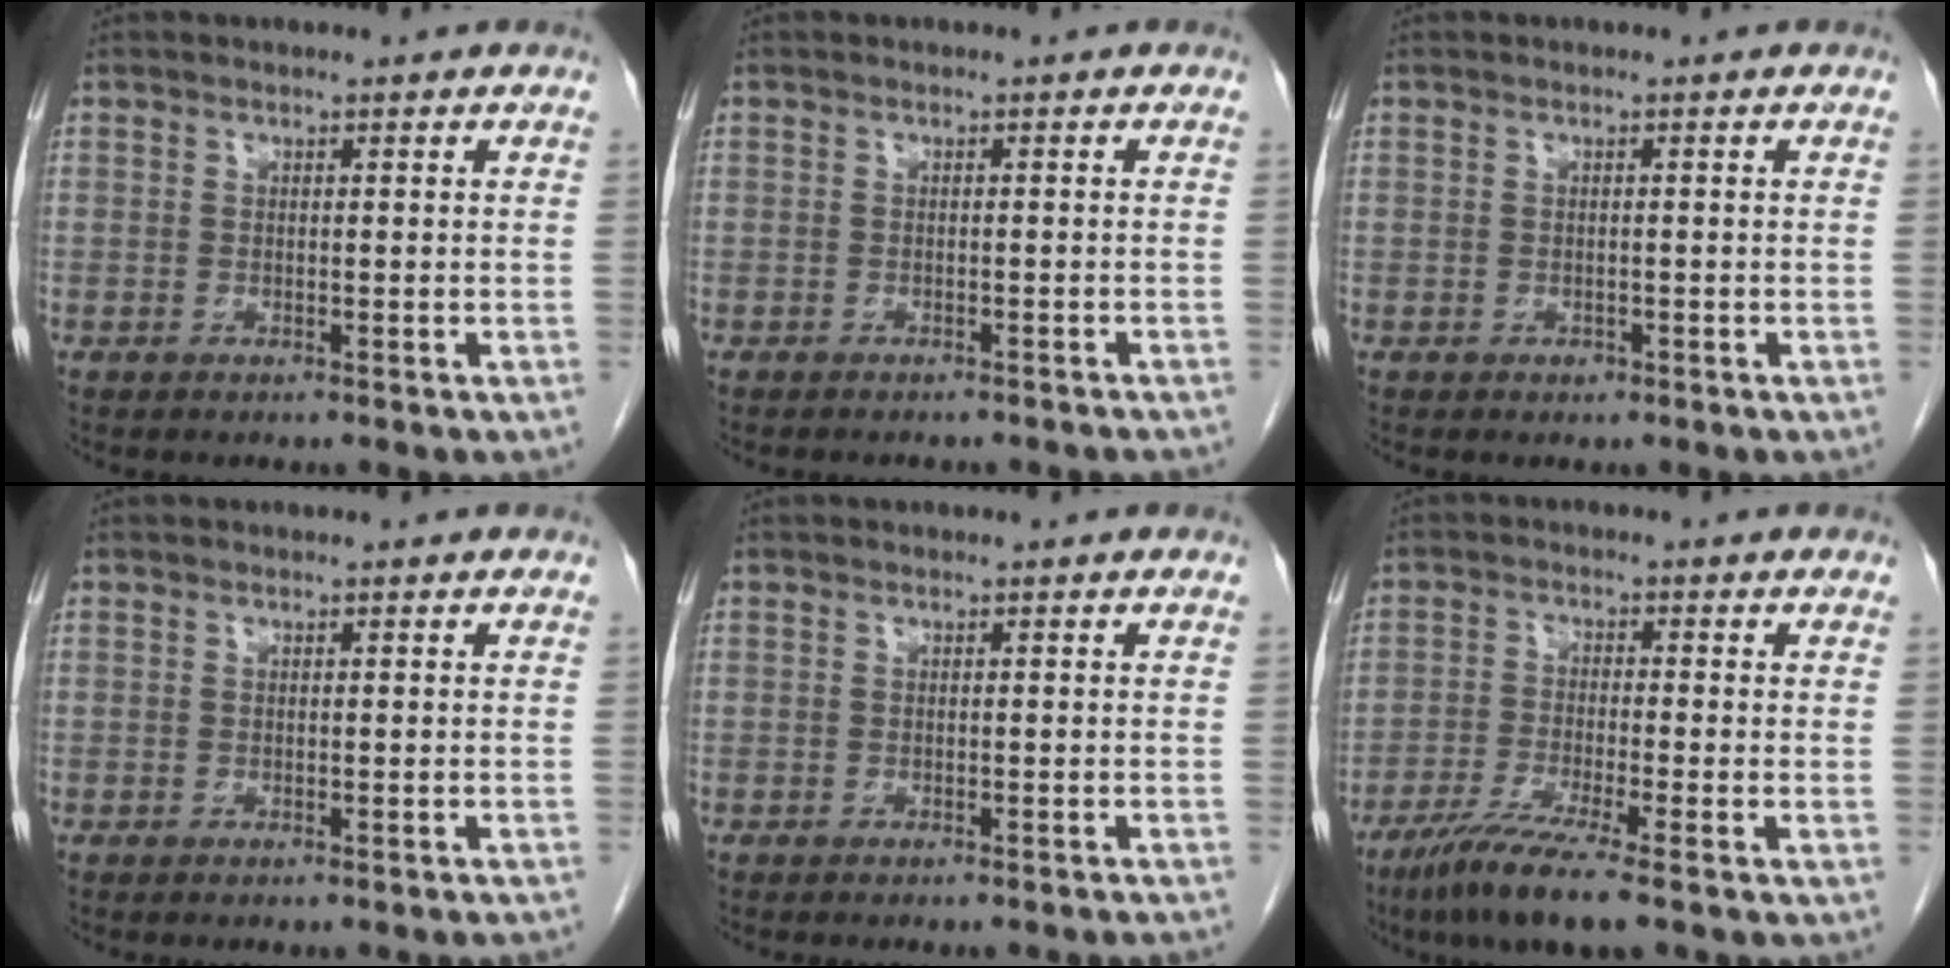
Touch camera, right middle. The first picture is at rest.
{"total": 7.2, "force": [-6.5, 1.9, 2.6], "torque": [-0.029, -0.004, -0.067]}
{"total": 0.6, "force": [-0.3, 0.4, 0.2], "torque": [-0.005, 0.001, -0.003]}
{"total": 5.6, "force": [-5.2, 0.4, 2.0], "torque": [-0.023, -0.011, -0.057]}
{"total": 8.2, "force": [-7.7, 0.5, 2.8], "torque": [-0.025, -0.016, -0.082]}
{"total": 8.1, "force": [-5.7, -0.3, 5.7], "torque": [-0.104, -0.025, -0.104]}